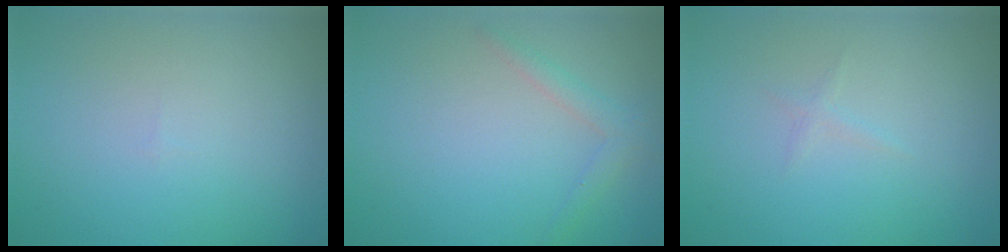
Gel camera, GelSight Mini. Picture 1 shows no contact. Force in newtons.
{"total": 1.5, "press": 1.5, "slide": 0.1}
{"total": 0.5, "press": 0.5, "slide": 0.0}